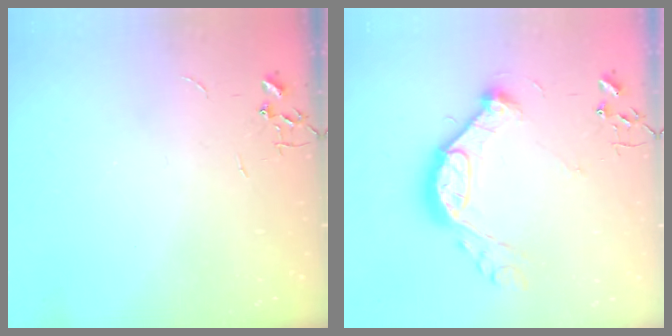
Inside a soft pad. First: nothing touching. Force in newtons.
{"total": 14.9, "press": 14.9, "slide": 1.4}